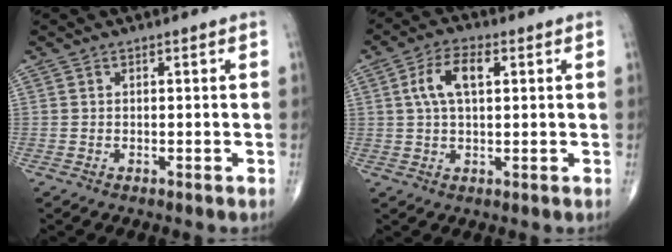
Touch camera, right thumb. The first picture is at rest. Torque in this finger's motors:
{"motor_torque": [0.03, 0.09, 0.83, 0.05, 0.23]}